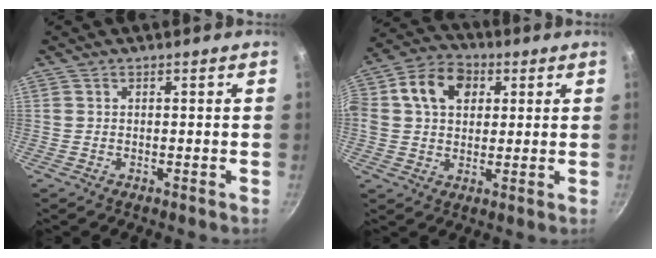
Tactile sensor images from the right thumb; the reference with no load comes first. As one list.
[{"total": 12.5, "force": [3.2, 9.4, 7.7], "torque": [-0.123, 0.020, 0.034]}]